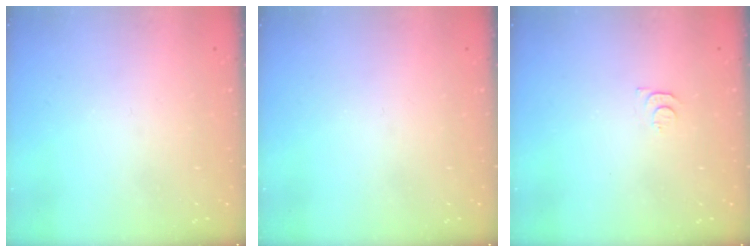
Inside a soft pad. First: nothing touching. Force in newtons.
{"total": 0.0}
{"total": 3.7, "press": 3.6, "slide": 0.4}